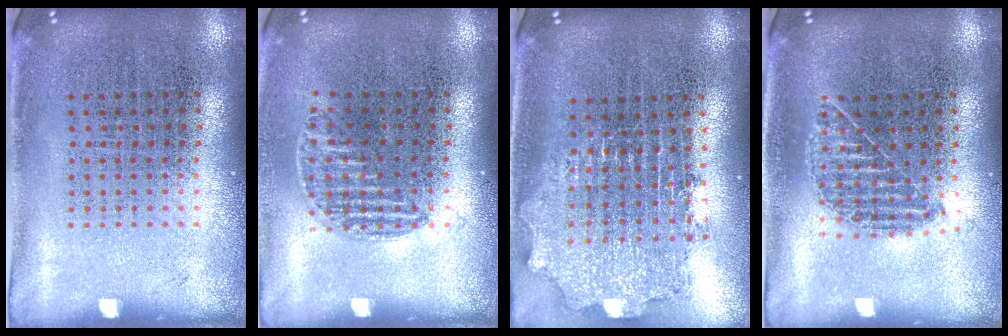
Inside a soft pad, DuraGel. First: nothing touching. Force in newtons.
{"total": 1.0, "press": 0.8, "slide": 0.6}
{"total": 2.1, "press": 1.6, "slide": 1.3}
{"total": 1.0, "press": 0.9, "slide": 0.3}